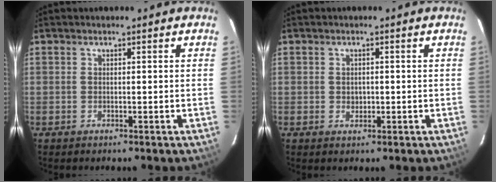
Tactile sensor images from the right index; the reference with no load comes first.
{"total": 1.5, "force": [-0.1, 1.4, 0.7], "torque": [-0.009, 0.001, -0.001]}